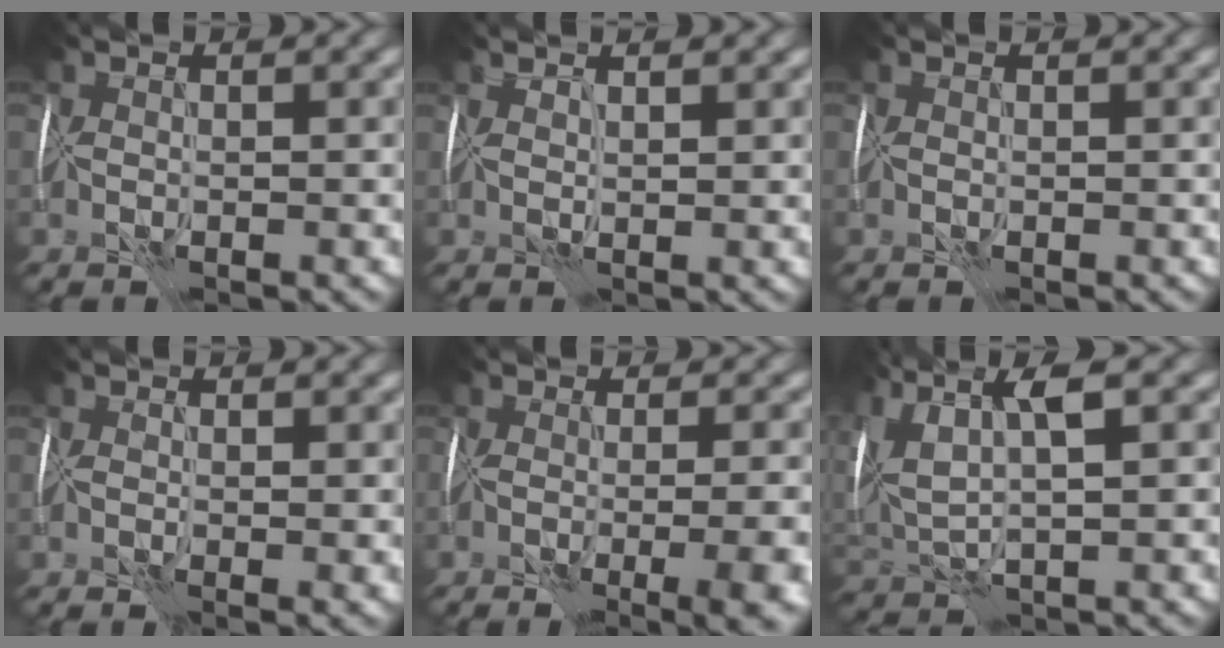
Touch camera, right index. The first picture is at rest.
{"total": 2.2, "force": [1.8, 0.7, 1.1], "torque": [-0.001, 0.009, 0.019]}
{"total": 0.0}
{"total": 1.7, "force": [0.1, 0.7, 1.6], "torque": [-0.021, -0.005, 0.007]}
{"total": 10.7, "force": [-5.5, 4.0, 8.2], "torque": [-0.094, -0.004, -0.038]}
{"total": 8.8, "force": [4.3, 3.2, 7.0], "torque": [-0.158, 0.018, 0.082]}